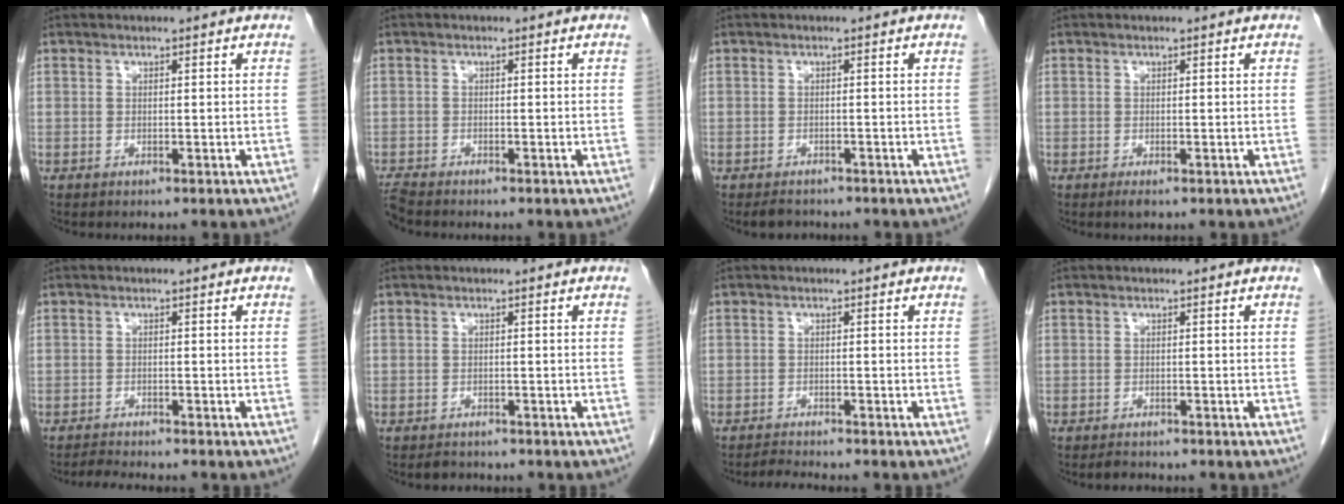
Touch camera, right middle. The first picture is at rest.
{"total": 2.4, "force": [-2.3, 0.1, 0.6], "torque": [-0.017, -0.012, -0.044]}
{"total": 2.2, "force": [-2.0, 0.9, 0.5], "torque": [-0.014, -0.005, -0.027]}
{"total": 0.9, "force": [-0.6, 0.1, 0.7], "torque": [-0.009, -0.002, -0.007]}
{"total": 2.3, "force": [-2.3, -0.4, 0.4], "torque": [-0.016, -0.015, -0.039]}
{"total": 1.5, "force": [-1.3, 0.6, 0.1], "torque": [-0.010, -0.004, -0.018]}
{"total": 2.1, "force": [-2.1, -0.5, 0.2], "torque": [-0.012, -0.015, -0.036]}
{"total": 1.3, "force": [-1.2, 0.4, 0.2], "torque": [-0.013, -0.005, -0.016]}